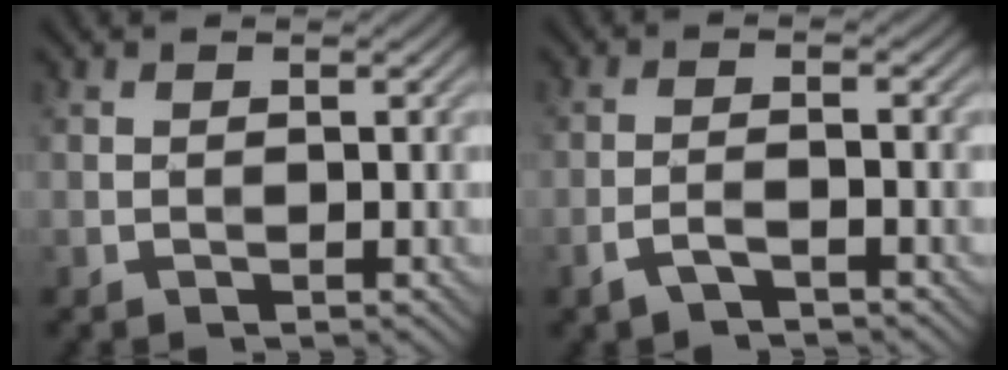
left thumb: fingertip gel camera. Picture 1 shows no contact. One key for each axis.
{"total": 2.7, "fx": -1.9, "fy": 0.5, "fz": 1.8, "tx": -0.039, "ty": 0.003, "tz": -0.045}